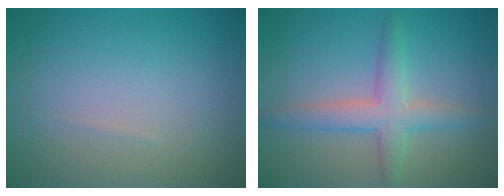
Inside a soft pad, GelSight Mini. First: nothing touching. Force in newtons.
{"total": 3.7, "press": 3.7, "slide": 0.1}